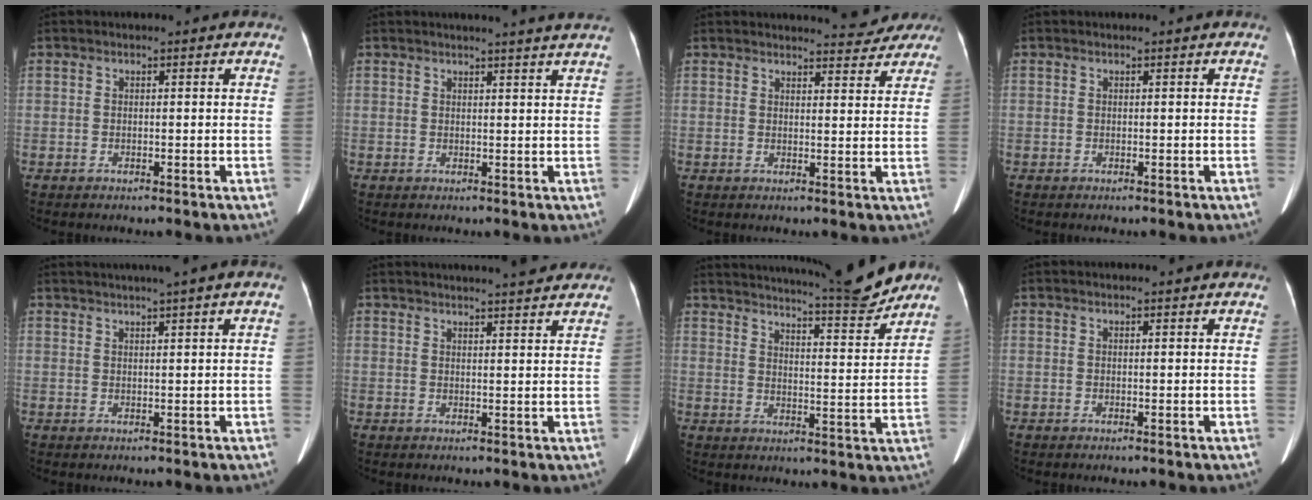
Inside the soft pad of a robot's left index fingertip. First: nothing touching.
{"total": 6.0, "force": [5.5, -0.8, 2.4], "torque": [-0.028, 0.005, 0.050]}
{"total": 6.6, "force": [6.4, 1.4, 1.0], "torque": [-0.005, -0.002, 0.059]}
{"total": 0.0}
{"total": 6.1, "force": [4.6, -0.9, 4.0], "torque": [-0.060, 0.029, 0.064]}
{"total": 12.0, "force": [11.1, 0.7, 4.5], "torque": [-0.062, 0.014, 0.132]}
{"total": 16.1, "force": [14.8, 0.4, 6.4], "torque": [-0.100, -0.031, 0.200]}
{"total": 1.9, "force": [1.8, 0.1, 0.8], "torque": [-0.011, 0.012, 0.021]}